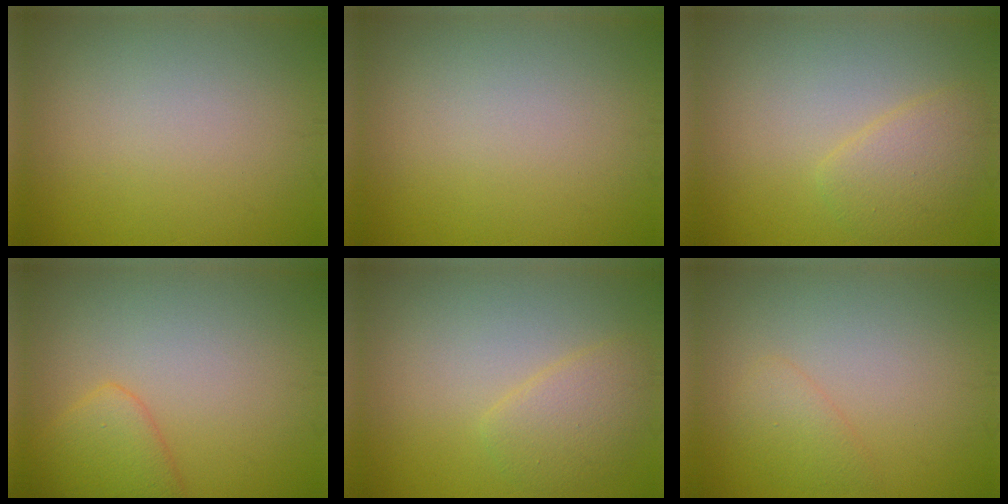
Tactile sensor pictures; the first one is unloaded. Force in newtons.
{"total": 0.0}
{"total": 2.5, "press": 2.5, "slide": 0.3}
{"total": 2.9, "press": 2.9, "slide": 0.2}
{"total": 2.5, "press": 2.5, "slide": 0.3}
{"total": 1.6, "press": 1.6, "slide": 0.1}